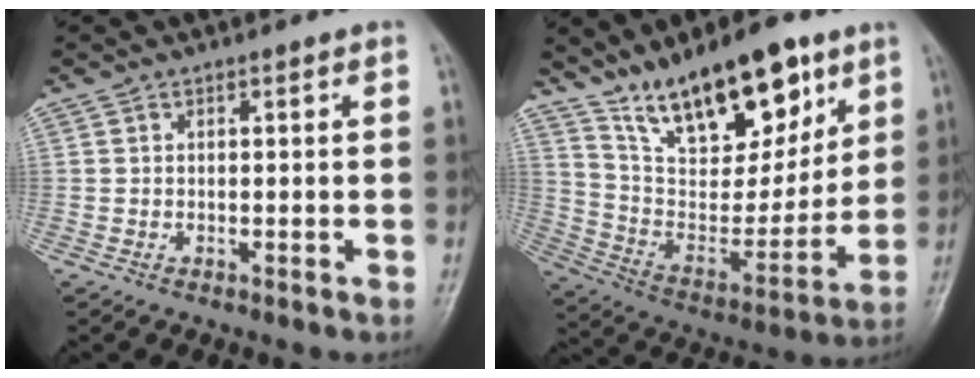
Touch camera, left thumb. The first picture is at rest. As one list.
[{"total": 21.7, "force": [14.1, 8.8, 13.9], "torque": [-0.180, -0.062, 0.254]}]